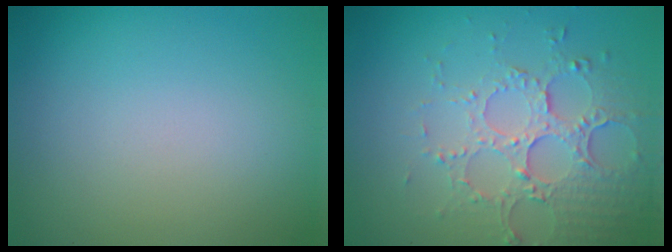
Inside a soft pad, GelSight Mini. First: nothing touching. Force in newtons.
{"total": 5.3, "press": 3.9, "slide": 3.6}